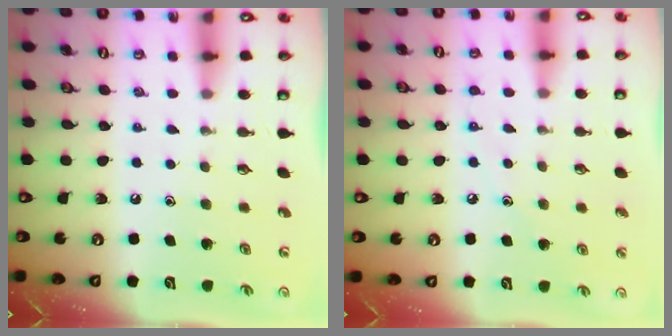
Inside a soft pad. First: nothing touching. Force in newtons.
{"total": 4.8, "press": 4.8, "slide": 0.6}